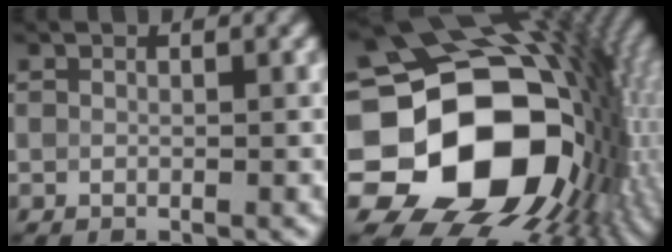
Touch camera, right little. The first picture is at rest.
{"total": 19.6, "force": [-2.1, 15.0, 12.4], "torque": [-0.215, -0.011, -0.015]}